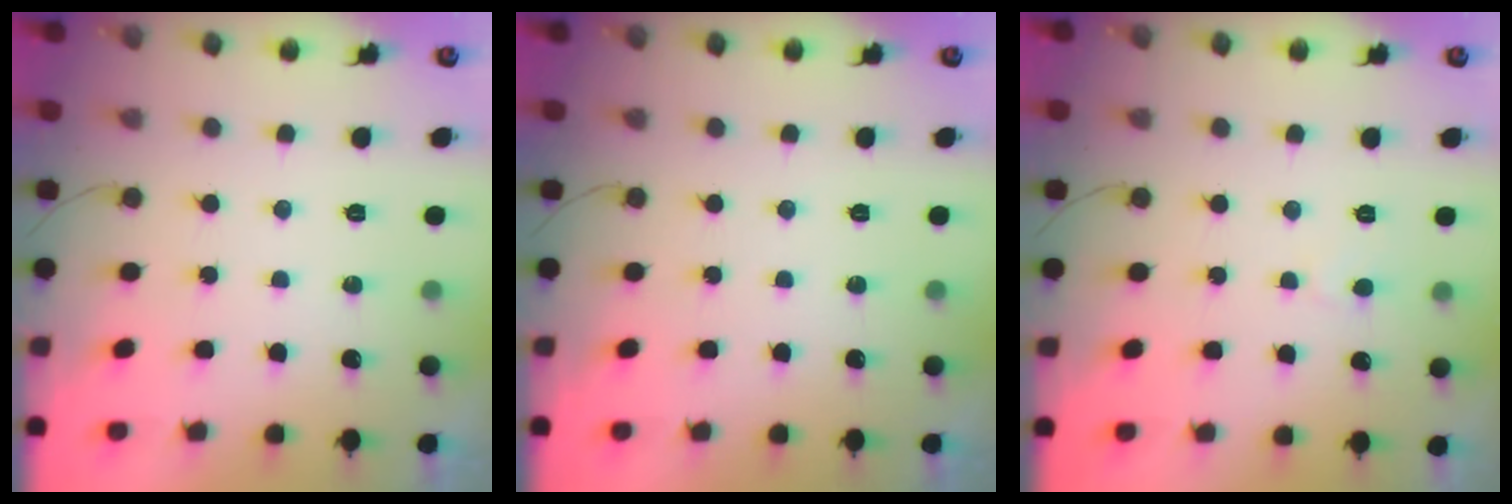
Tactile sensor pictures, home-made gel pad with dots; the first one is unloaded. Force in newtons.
{"total": 0.0}
{"total": 2.8, "press": 2.8, "slide": 0.3}